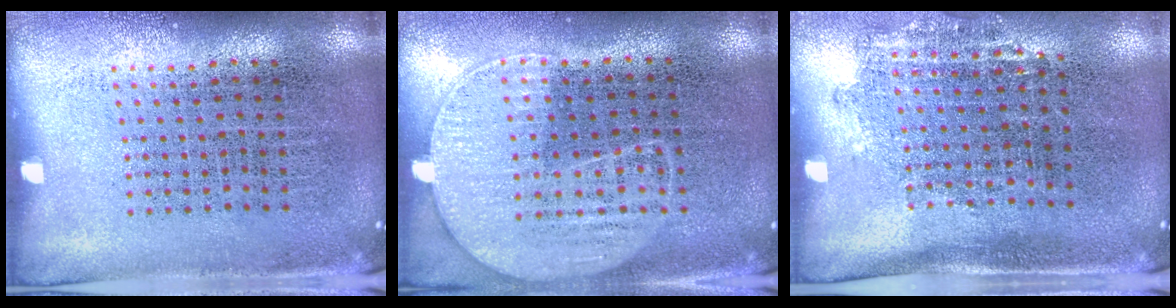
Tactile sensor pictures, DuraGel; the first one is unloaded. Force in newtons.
{"total": 1.2, "press": 1.0, "slide": 0.6}
{"total": 1.2, "press": 0.9, "slide": 0.8}